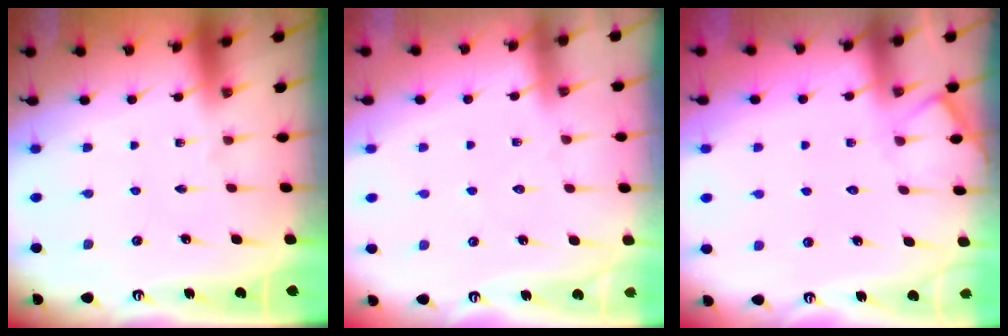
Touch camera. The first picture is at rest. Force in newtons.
{"total": 5.3, "press": 5.2, "slide": 0.6}
{"total": 4.7, "press": 4.7, "slide": 0.6}